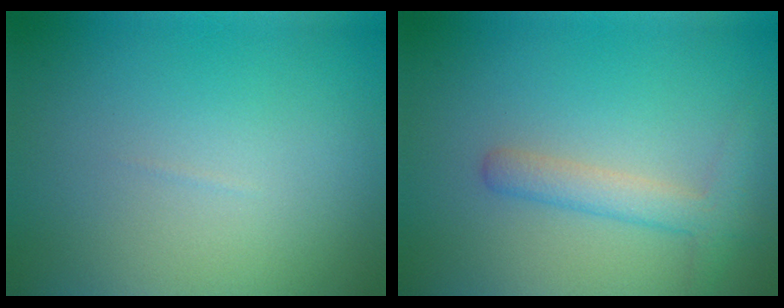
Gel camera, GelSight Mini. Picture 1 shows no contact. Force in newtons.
{"total": 2.7, "press": 2.7, "slide": 0.1}